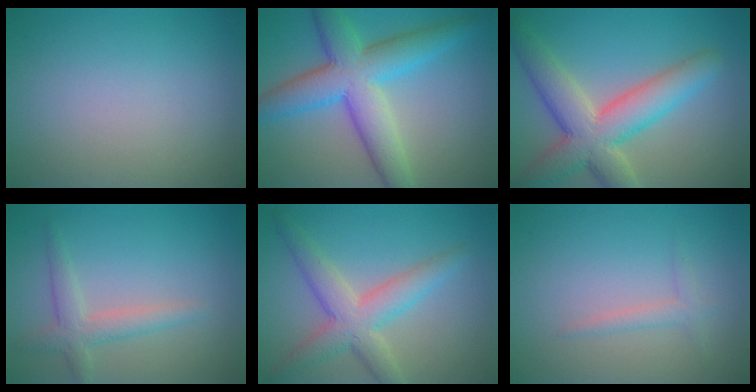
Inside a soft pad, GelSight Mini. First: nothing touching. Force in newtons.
{"total": 8.2, "press": 8.2, "slide": 0.1}
{"total": 8.0, "press": 8.0, "slide": 0.5}
{"total": 2.7, "press": 2.7, "slide": 0.1}
{"total": 5.0, "press": 5.0, "slide": 0.2}
{"total": 1.4, "press": 1.4, "slide": 0.1}